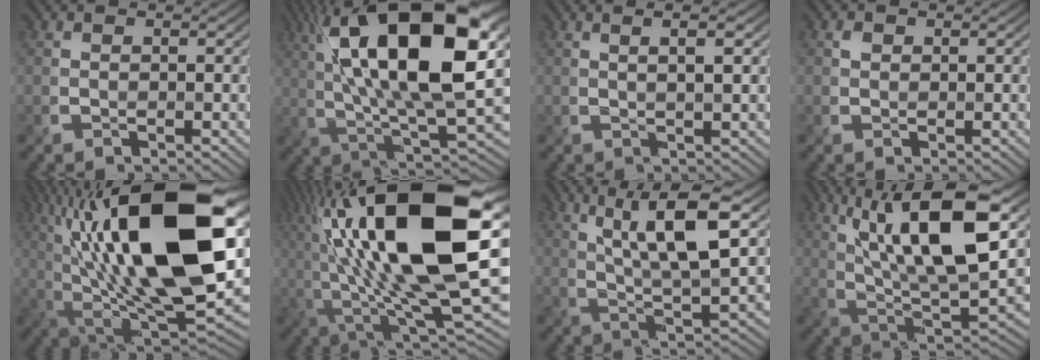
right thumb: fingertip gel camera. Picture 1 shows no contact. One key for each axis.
{"total": 21.1, "fx": 6.8, "fy": 7.7, "fz": 18.4, "tx": -0.334, "ty": 0.050, "tz": 0.108}
{"total": 2.8, "fx": 0.9, "fy": 0.1, "fz": 2.6, "tx": -0.029, "ty": 0.001, "tz": 0.009}
{"total": 0.8, "fx": 0.1, "fy": 0.7, "fz": 0.3, "tx": -0.005, "ty": 0.001, "tz": 0.000}
{"total": 23.0, "fx": 6.7, "fy": 8.7, "fz": 20.2, "tx": -0.402, "ty": 0.039, "tz": 0.114}
{"total": 21.8, "fx": 5.5, "fy": 7.0, "fz": 20.0, "tx": -0.396, "ty": 0.034, "tz": 0.092}
{"total": 11.4, "fx": 4.4, "fy": 2.5, "fz": 10.3, "tx": -0.182, "ty": 0.011, "tz": 0.075}
{"total": 16.1, "fx": 6.1, "fy": 5.1, "fz": 14.0, "tx": -0.269, "ty": 0.019, "tz": 0.108}